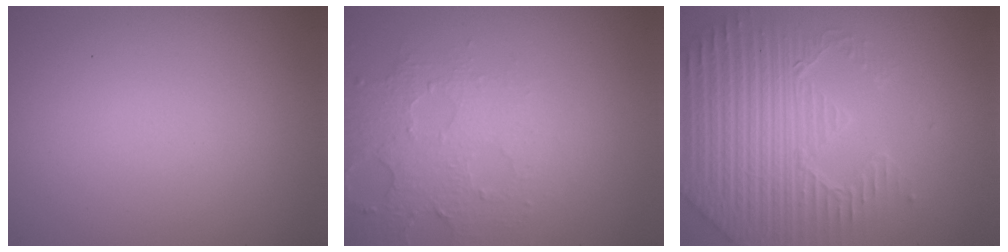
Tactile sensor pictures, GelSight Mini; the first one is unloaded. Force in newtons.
{"total": 3.6, "press": 3.2, "slide": 1.8}
{"total": 5.9, "press": 5.0, "slide": 3.2}